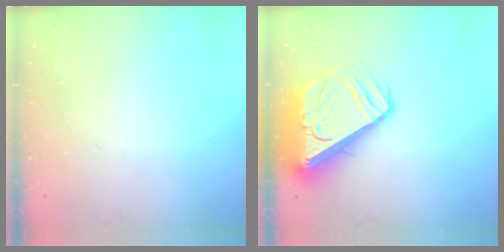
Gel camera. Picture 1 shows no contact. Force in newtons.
{"total": 15.3, "press": 15.3, "slide": 1.6}